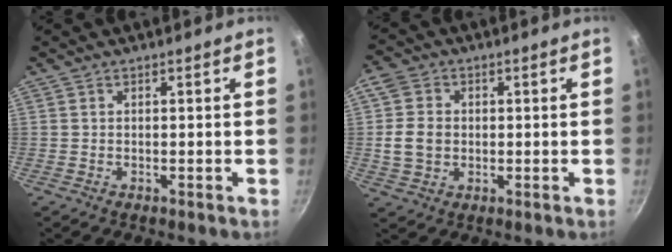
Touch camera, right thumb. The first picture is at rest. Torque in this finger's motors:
{"motor_torque": [0.11, 0.30, 0.18, 0.17, 0.15]}